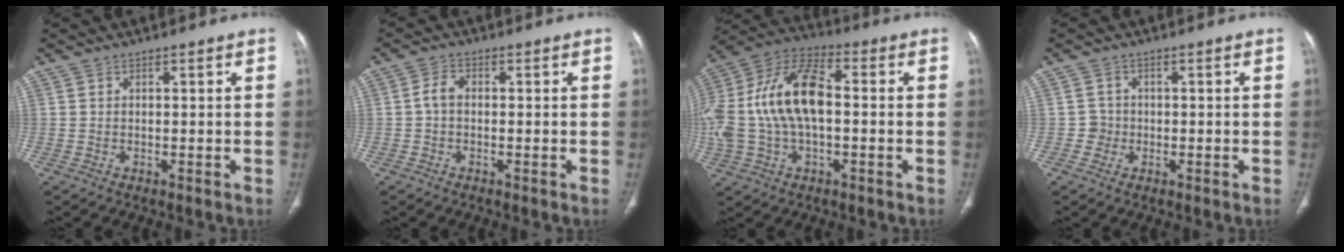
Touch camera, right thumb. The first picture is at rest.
{"total": 2.6, "force": [-0.3, 1.7, 2.0], "torque": [-0.036, 0.009, -0.011]}
{"total": 20.3, "force": [0.1, 11.0, 17.1], "torque": [-0.369, 0.035, -0.002]}
{"total": 2.0, "force": [-0.5, 1.9, 0.0], "torque": [0.014, 0.010, -0.013]}